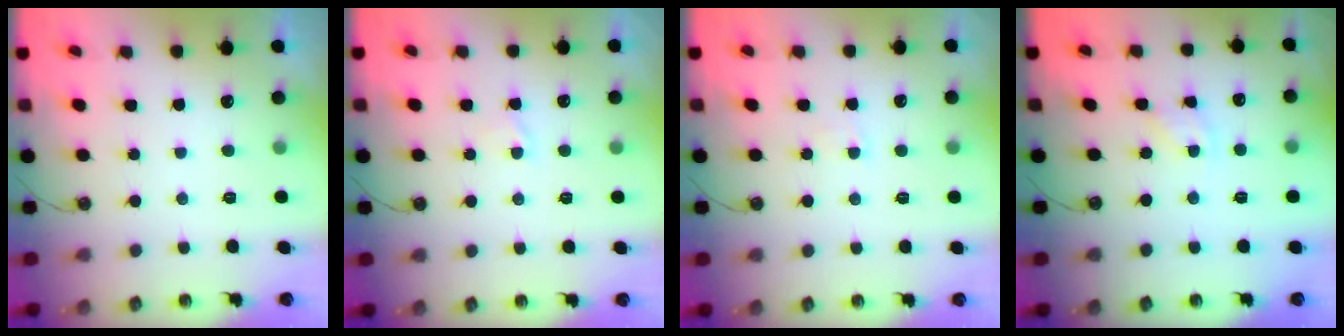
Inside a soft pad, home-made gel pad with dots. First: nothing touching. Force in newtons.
{"total": 0.9, "press": 0.9, "slide": 0.2}
{"total": 3.0, "press": 3.0, "slide": 0.4}
{"total": 3.0, "press": 3.0, "slide": 0.4}